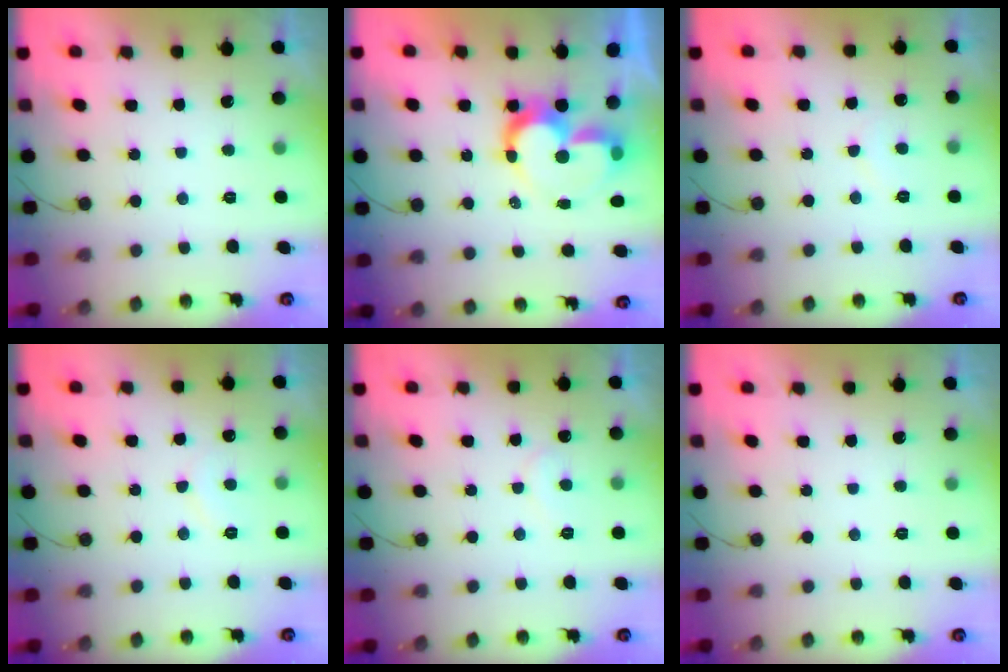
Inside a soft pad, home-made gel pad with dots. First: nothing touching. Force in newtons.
{"total": 10.7, "press": 10.7, "slide": 1.2}
{"total": 4.5, "press": 4.5, "slide": 0.3}
{"total": 5.3, "press": 5.3, "slide": 0.3}
{"total": 5.5, "press": 5.5, "slide": 0.3}
{"total": 0.0}